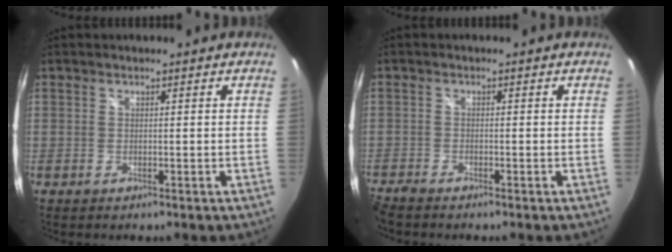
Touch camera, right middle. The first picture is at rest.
{"total": 3.8, "force": [-3.5, 0.6, 1.4], "torque": [-0.047, -0.019, -0.068]}